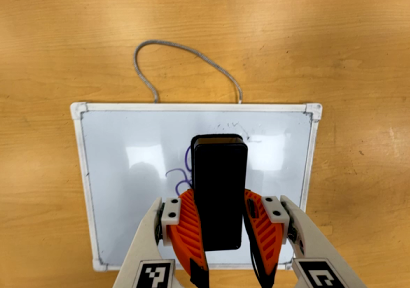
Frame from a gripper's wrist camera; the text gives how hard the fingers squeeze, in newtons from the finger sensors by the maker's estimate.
{"total": 9.5, "left": 8.0, "right": 11.1}